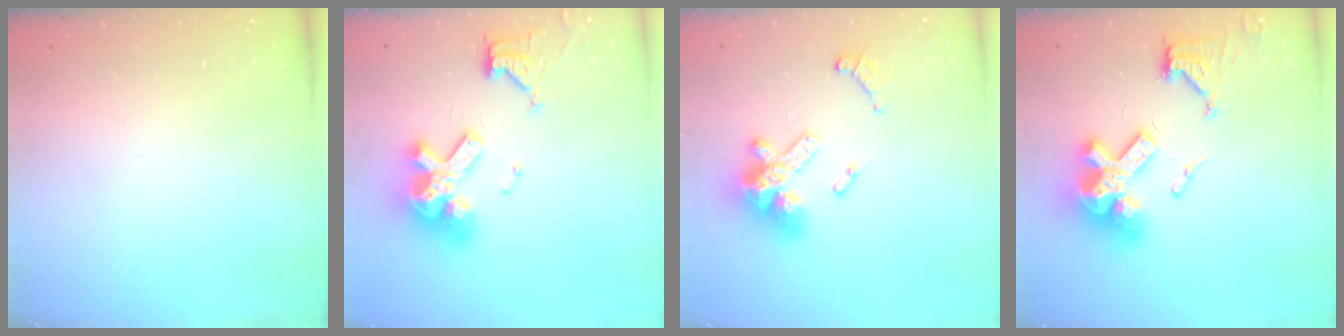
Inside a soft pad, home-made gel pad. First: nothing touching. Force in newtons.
{"total": 15.7, "press": 15.6, "slide": 1.7}
{"total": 14.2, "press": 14.2, "slide": 1.0}
{"total": 20.4, "press": 20.3, "slide": 2.1}